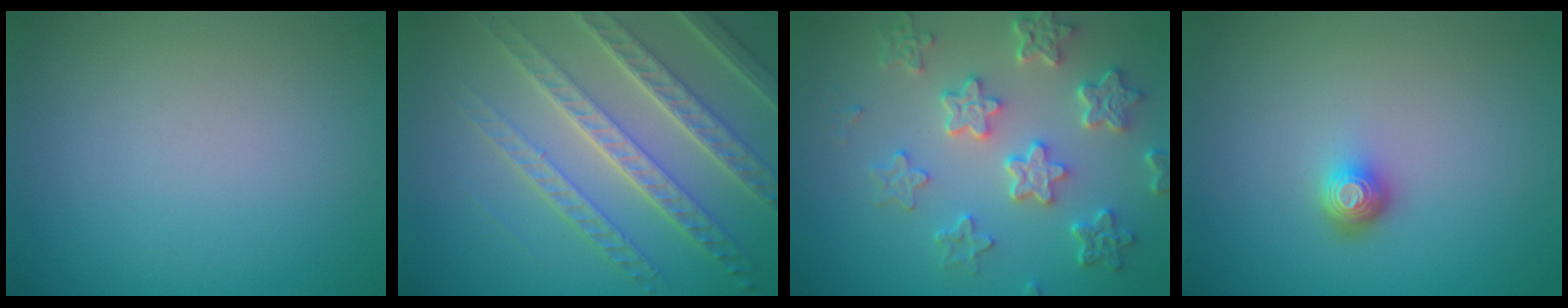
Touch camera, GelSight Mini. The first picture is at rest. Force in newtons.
{"total": 6.8, "press": 5.3, "slide": 4.3}
{"total": 5.8, "press": 4.5, "slide": 3.6}
{"total": 1.7, "press": 1.3, "slide": 1.2}